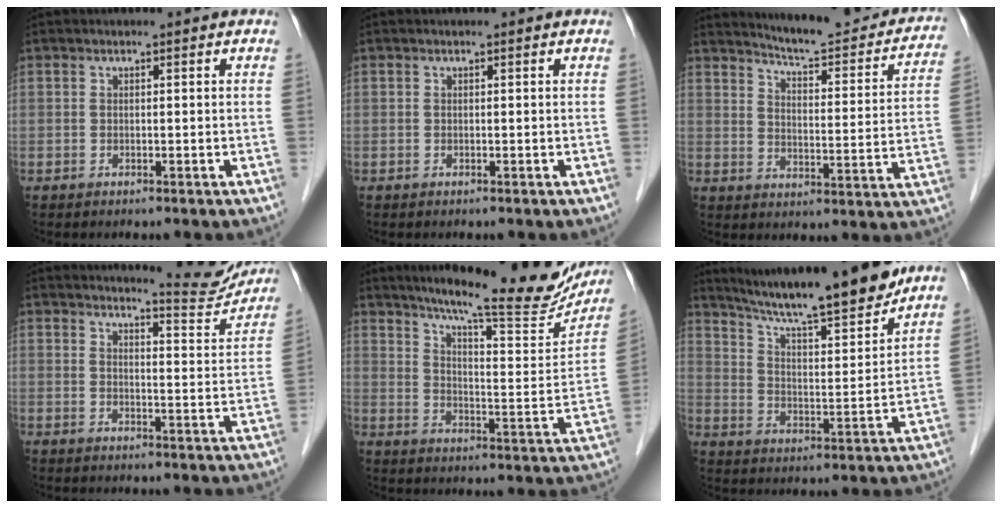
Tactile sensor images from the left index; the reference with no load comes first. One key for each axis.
{"total": 0.0}
{"total": 18.5, "fx": 17.1, "fy": 2.6, "fz": 6.5, "tx": -0.078, "ty": -0.048, "tz": 0.208}
{"total": 9.0, "fx": 8.9, "fy": 0.0, "fz": 0.9, "tx": -0.013, "ty": -0.033, "tz": 0.108}
{"total": 23.2, "fx": 19.7, "fy": 2.9, "fz": 11.9, "tx": -0.171, "ty": -0.035, "tz": 0.259}
{"total": 18.1, "fx": 15.8, "fy": 0.9, "fz": 8.8, "tx": -0.139, "ty": -0.002, "tz": 0.246}